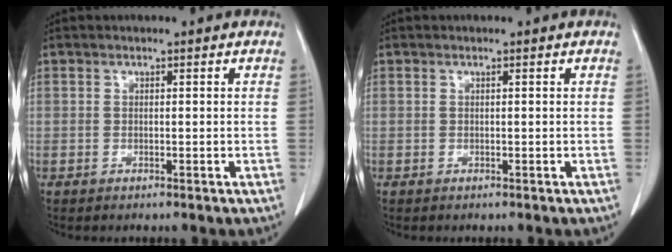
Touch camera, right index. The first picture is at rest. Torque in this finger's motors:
{"motor_torque": [0.09, -0.06, 0.00, 0.01]}